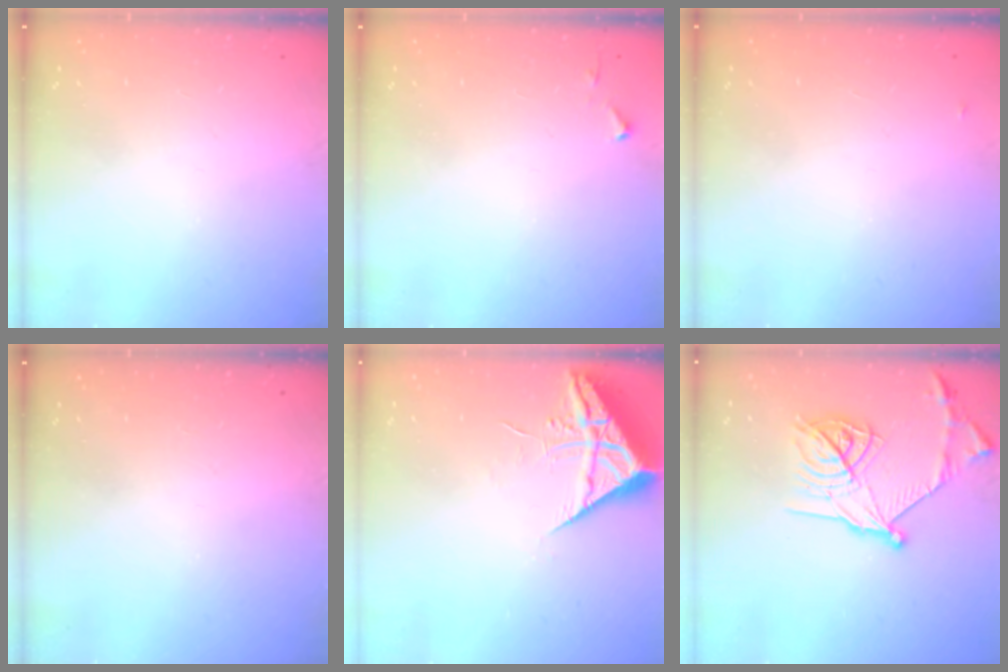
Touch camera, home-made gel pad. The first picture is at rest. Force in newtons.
{"total": 3.7, "press": 3.7, "slide": 0.6}
{"total": 2.8, "press": 2.8, "slide": 0.4}
{"total": 0.0}
{"total": 6.7, "press": 6.7, "slide": 0.5}
{"total": 20.0, "press": 20.0, "slide": 1.2}